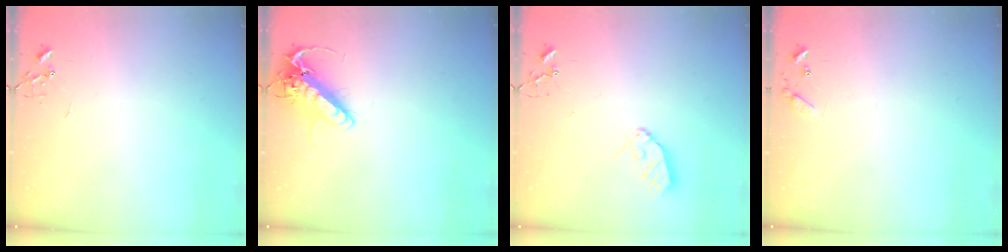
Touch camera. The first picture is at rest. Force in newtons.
{"total": 13.5, "press": 13.2, "slide": 2.7}
{"total": 8.6, "press": 8.5, "slide": 0.7}
{"total": 7.7, "press": 7.6, "slide": 0.5}